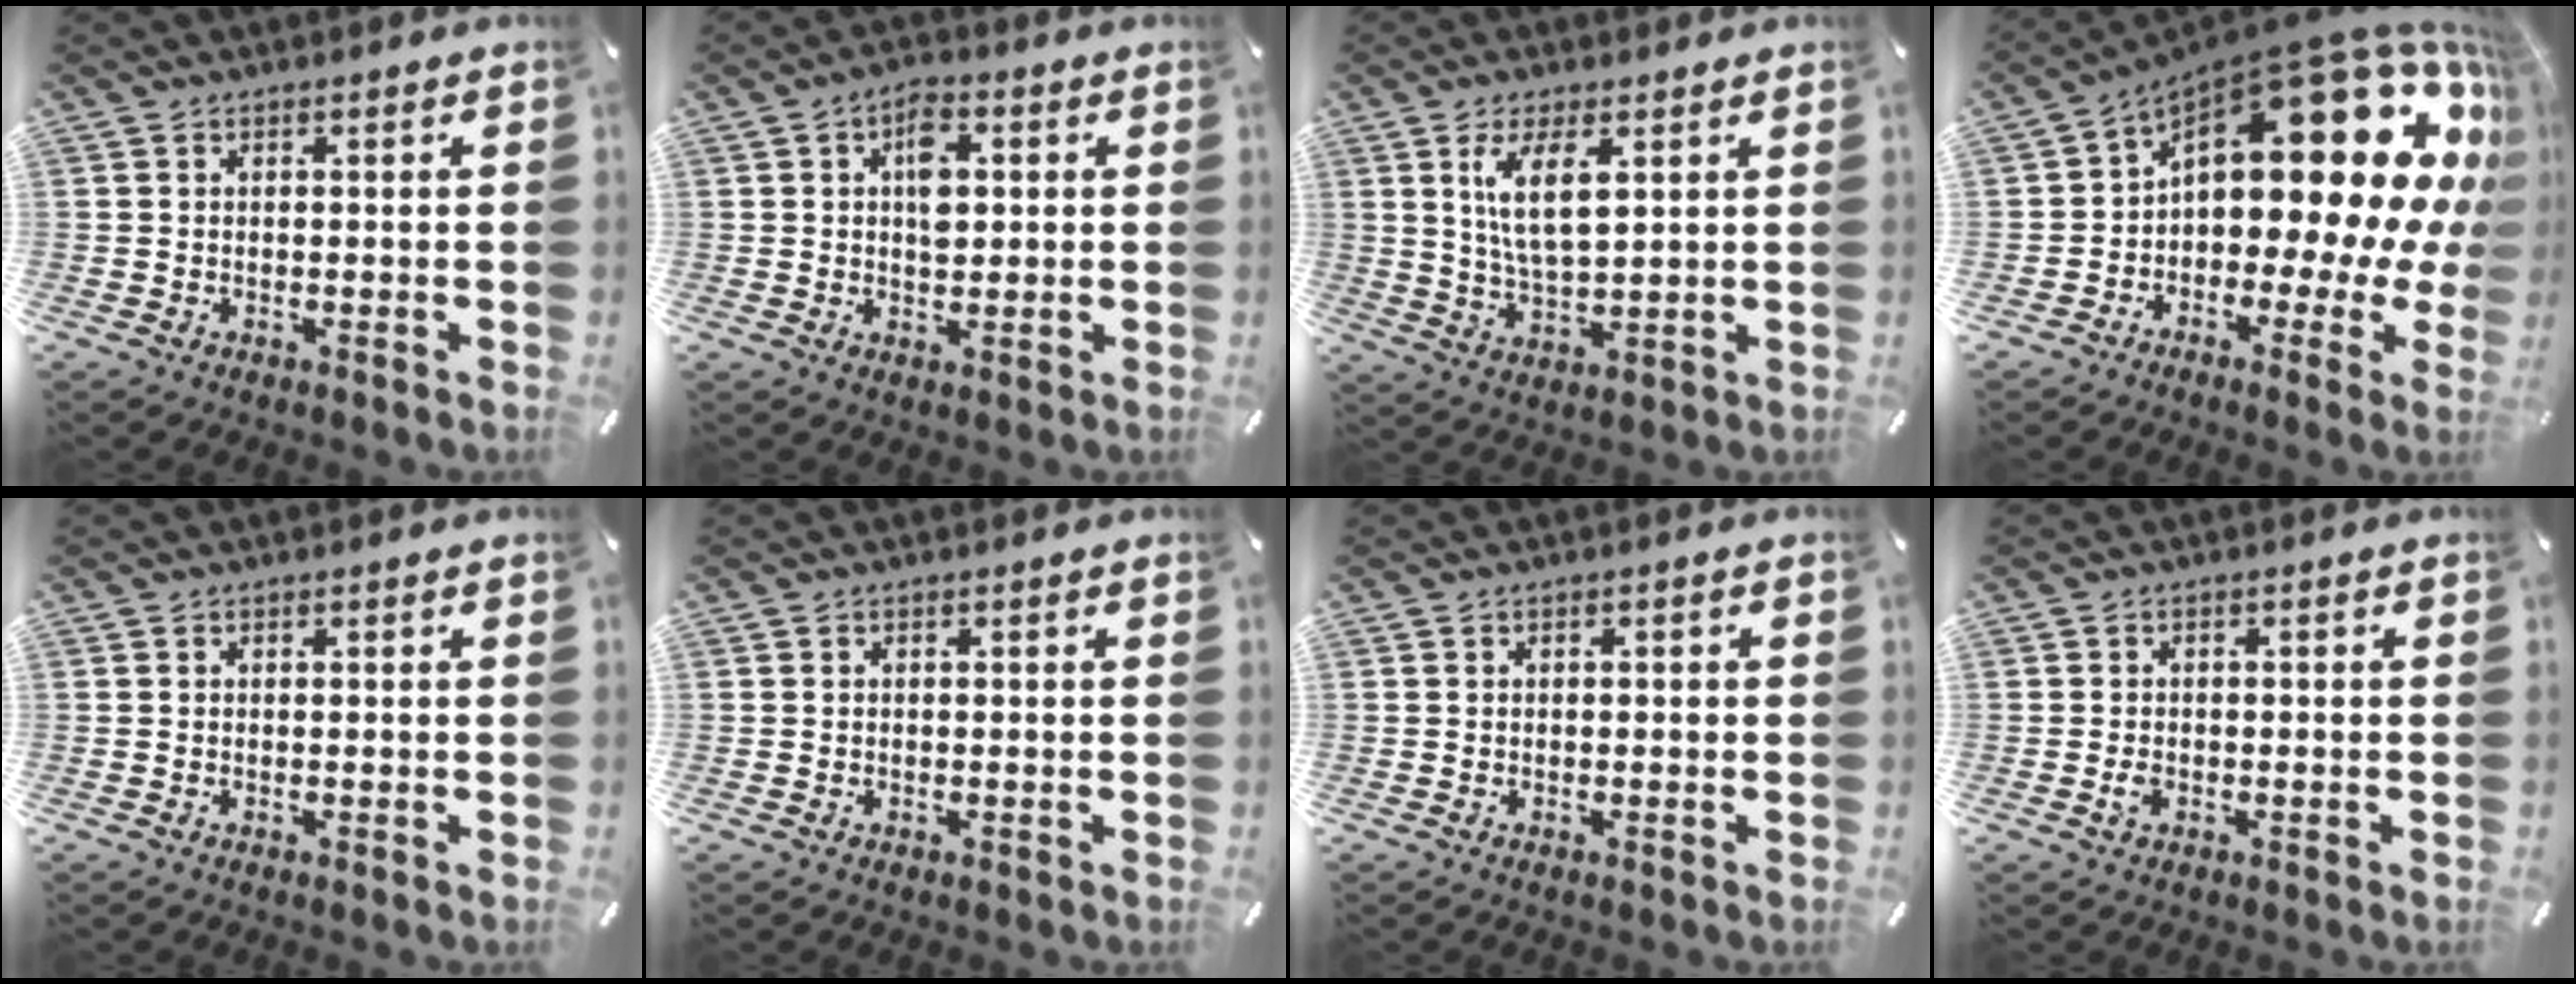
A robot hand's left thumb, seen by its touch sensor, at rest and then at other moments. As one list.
[{"total": 6.8, "force": [1.4, 4.1, 5.3], "torque": [-0.067, -0.003, 0.018]}, {"total": 8.7, "force": [3.5, 3.4, 7.2], "torque": [-0.149, -0.002, 0.059]}, {"total": 25.1, "force": [9.1, 12.0, 20.1], "torque": [-0.298, -0.081, 0.157]}, {"total": 0.0}, {"total": 0.0}, {"total": 0.6, "force": [-0.2, 0.3, 0.4], "torque": [-0.007, 0.001, -0.004]}, {"total": 1.8, "force": [-0.6, 1.2, 1.2], "torque": [-0.021, 0.003, -0.011]}]